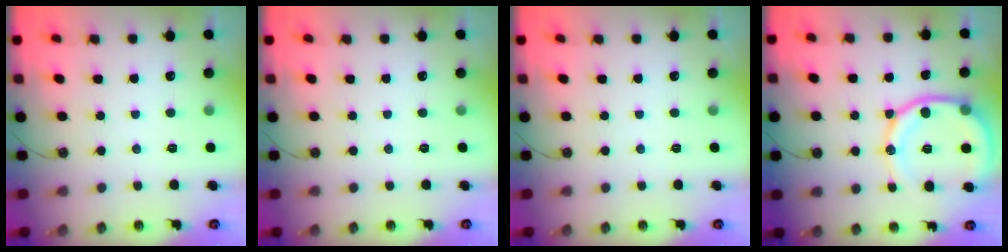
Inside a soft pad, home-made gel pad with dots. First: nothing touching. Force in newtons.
{"total": 0.0}
{"total": 0.0}
{"total": 16.1, "press": 16.0, "slide": 1.7}